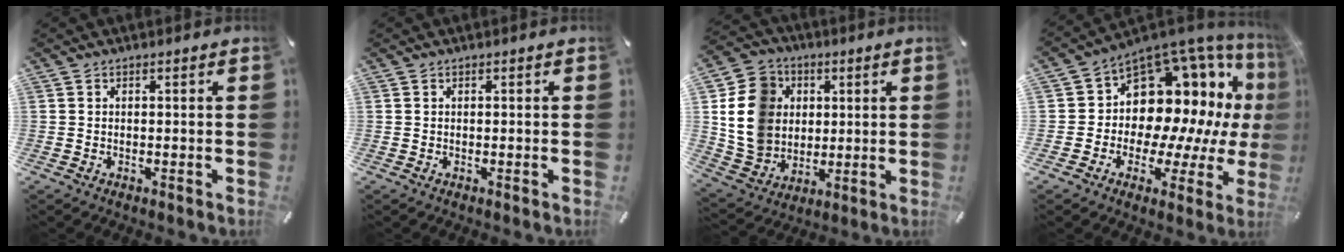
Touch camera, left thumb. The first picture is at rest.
{"total": 0.0}
{"total": 14.6, "force": [2.2, 13.1, 6.0], "torque": [-0.135, 0.006, 0.046]}
{"total": 16.0, "force": [6.1, 11.8, 8.8], "torque": [-0.121, -0.086, 0.117]}